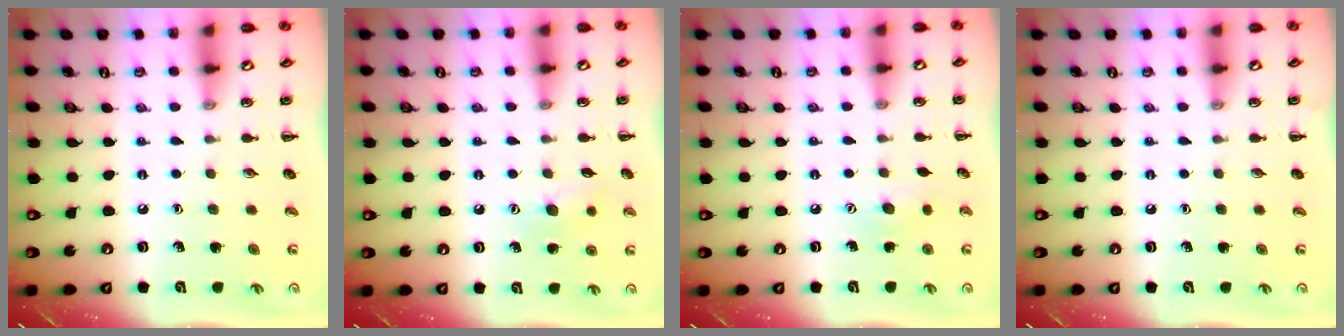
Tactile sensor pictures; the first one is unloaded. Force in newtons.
{"total": 8.8, "press": 8.6, "slide": 1.7}
{"total": 6.1, "press": 6.0, "slide": 1.5}
{"total": 0.0}